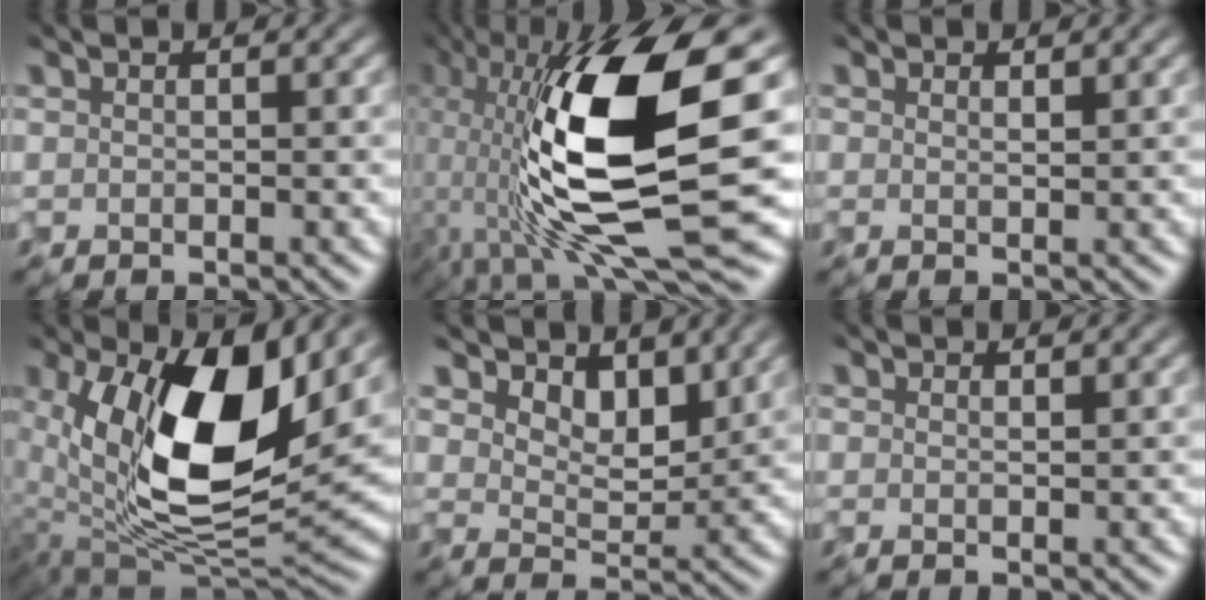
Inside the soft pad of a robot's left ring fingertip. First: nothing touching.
{"total": 14.9, "force": [-1.4, 4.9, 13.9], "torque": [-0.277, -0.001, -0.020]}
{"total": 0.5, "force": [0.0, -0.3, -0.4], "torque": [0.001, 0.001, 0.008]}
{"total": 13.0, "force": [2.0, 6.4, 11.1], "torque": [-0.196, -0.033, 0.051]}
{"total": 2.5, "force": [2.1, 1.2, 0.7], "torque": [-0.029, -0.008, 0.036]}
{"total": 0.7, "force": [-0.3, -0.4, -0.5], "torque": [0.004, 0.001, 0.004]}